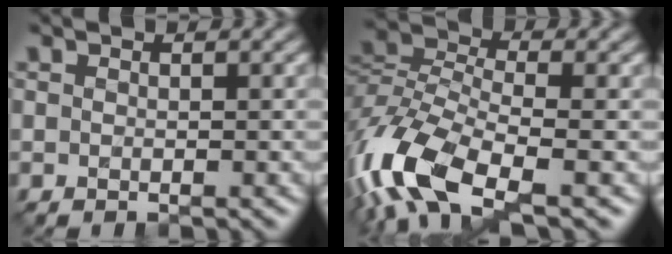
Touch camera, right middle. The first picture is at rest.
{"total": 10.7, "force": [-5.3, 4.6, 8.1], "torque": [-0.181, -0.010, -0.112]}